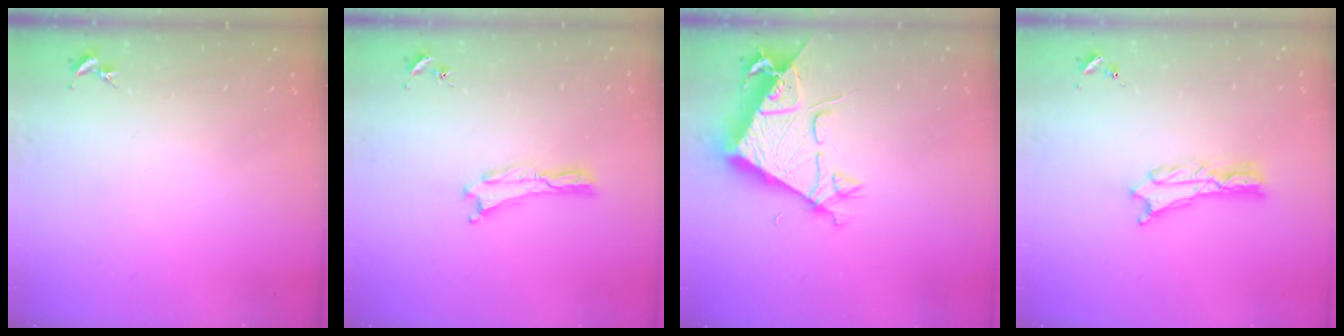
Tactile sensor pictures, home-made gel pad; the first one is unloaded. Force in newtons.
{"total": 0.0}
{"total": 6.6, "press": 6.6, "slide": 0.7}
{"total": 1.8, "press": 1.7, "slide": 0.2}